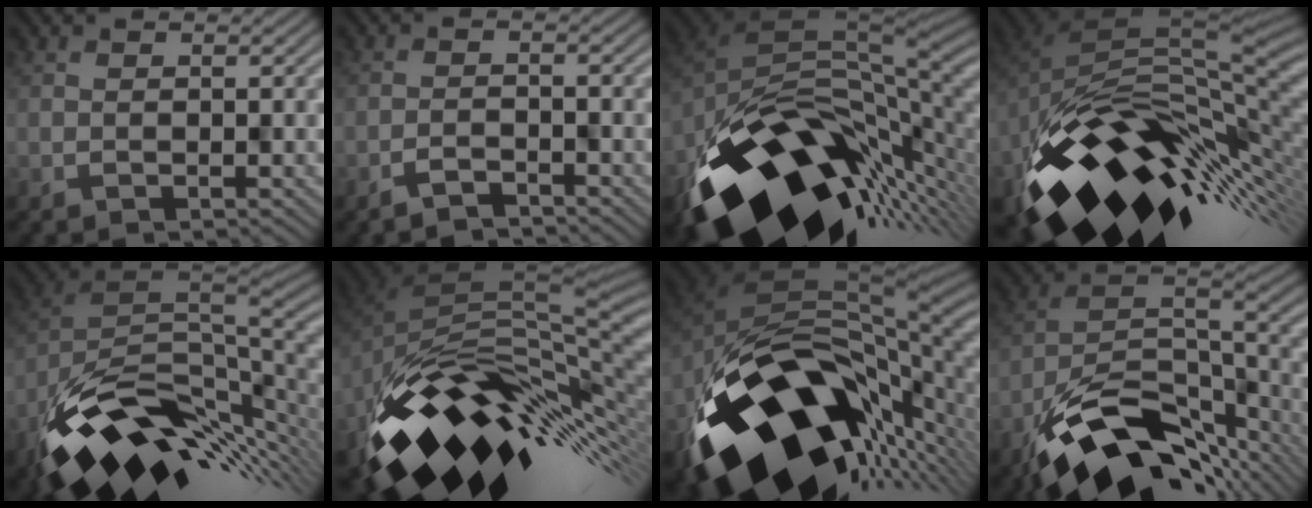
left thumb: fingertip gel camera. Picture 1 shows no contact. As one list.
[{"total": 2.2, "force": [-2.1, 0.3, 0.6], "torque": [-0.011, 0.003, -0.042]}, {"total": 17.4, "force": [-7.3, 9.9, 12.3], "torque": [-0.235, -0.041, -0.114]}, {"total": 16.2, "force": [-5.4, 8.6, 12.6], "torque": [-0.230, -0.018, -0.095]}, {"total": 14.6, "force": [-5.6, 7.8, 11.1], "torque": [-0.207, -0.024, -0.099]}, {"total": 14.7, "force": [-5.4, 7.6, 11.3], "torque": [-0.204, -0.020, -0.095]}, {"total": 19.2, "force": [-7.3, 11.7, 13.3], "torque": [-0.266, -0.057, -0.099]}, {"total": 15.2, "force": [-10.1, 6.1, 9.5], "torque": [-0.195, -0.022, -0.158]}]